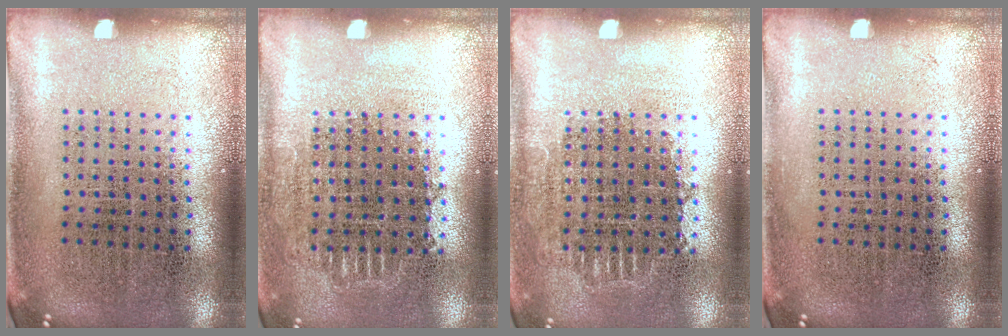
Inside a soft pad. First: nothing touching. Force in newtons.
{"total": 0.7, "press": 0.7, "slide": 0.3}
{"total": 0.8, "press": 0.7, "slide": 0.3}
{"total": 0.0}